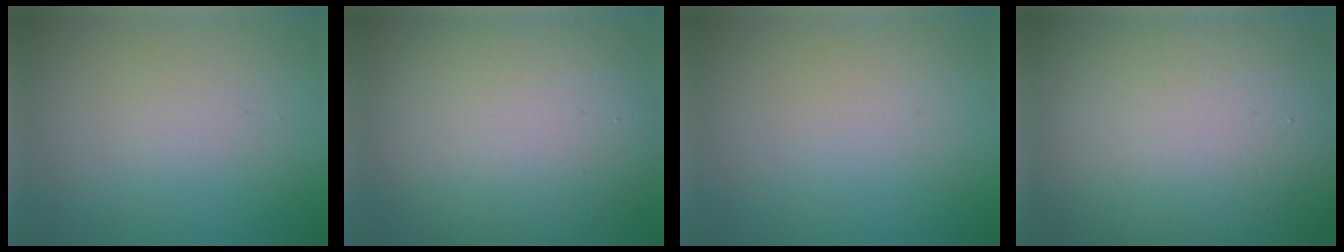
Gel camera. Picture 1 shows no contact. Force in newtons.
{"total": 12.2, "press": 12.2, "slide": 0.9}
{"total": 0.0}
{"total": 20.3, "press": 20.3, "slide": 1.1}